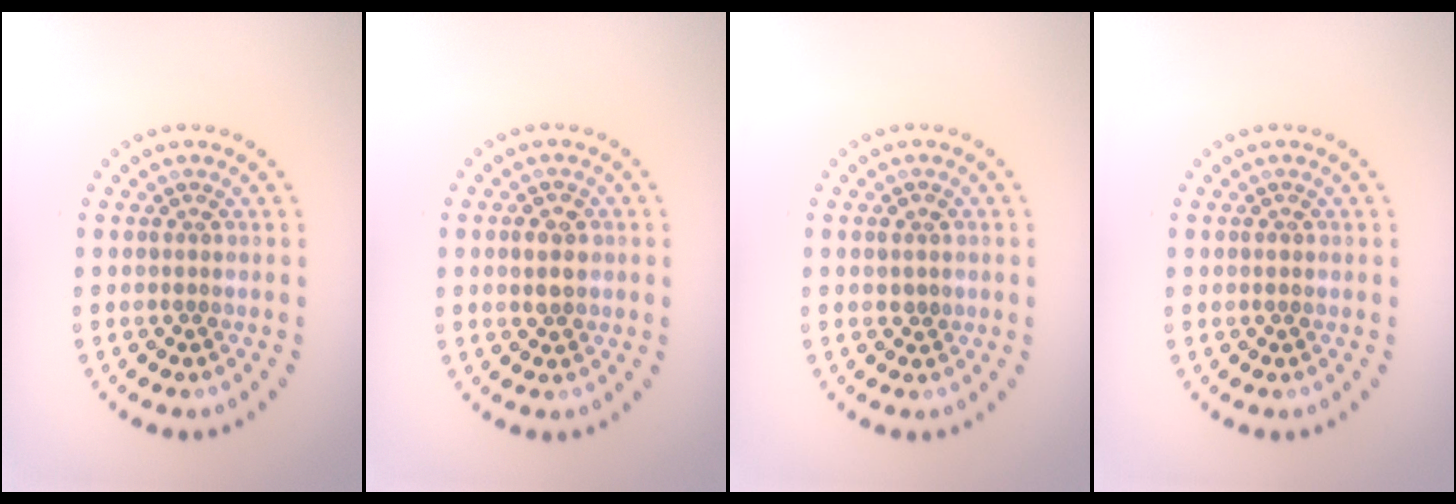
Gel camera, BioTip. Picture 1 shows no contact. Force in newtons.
{"total": 2.1, "press": 2.1, "slide": 0.2}
{"total": 1.2, "press": 1.2, "slide": 0.1}
{"total": 0.6, "press": 0.6, "slide": 0.1}